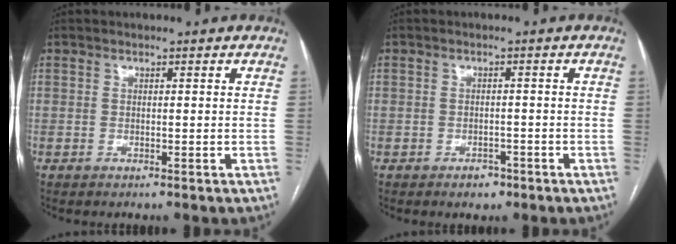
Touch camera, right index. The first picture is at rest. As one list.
[{"total": 2.2, "force": [-1.5, 1.5, 0.7], "torque": [-0.008, 0.004, -0.016]}]